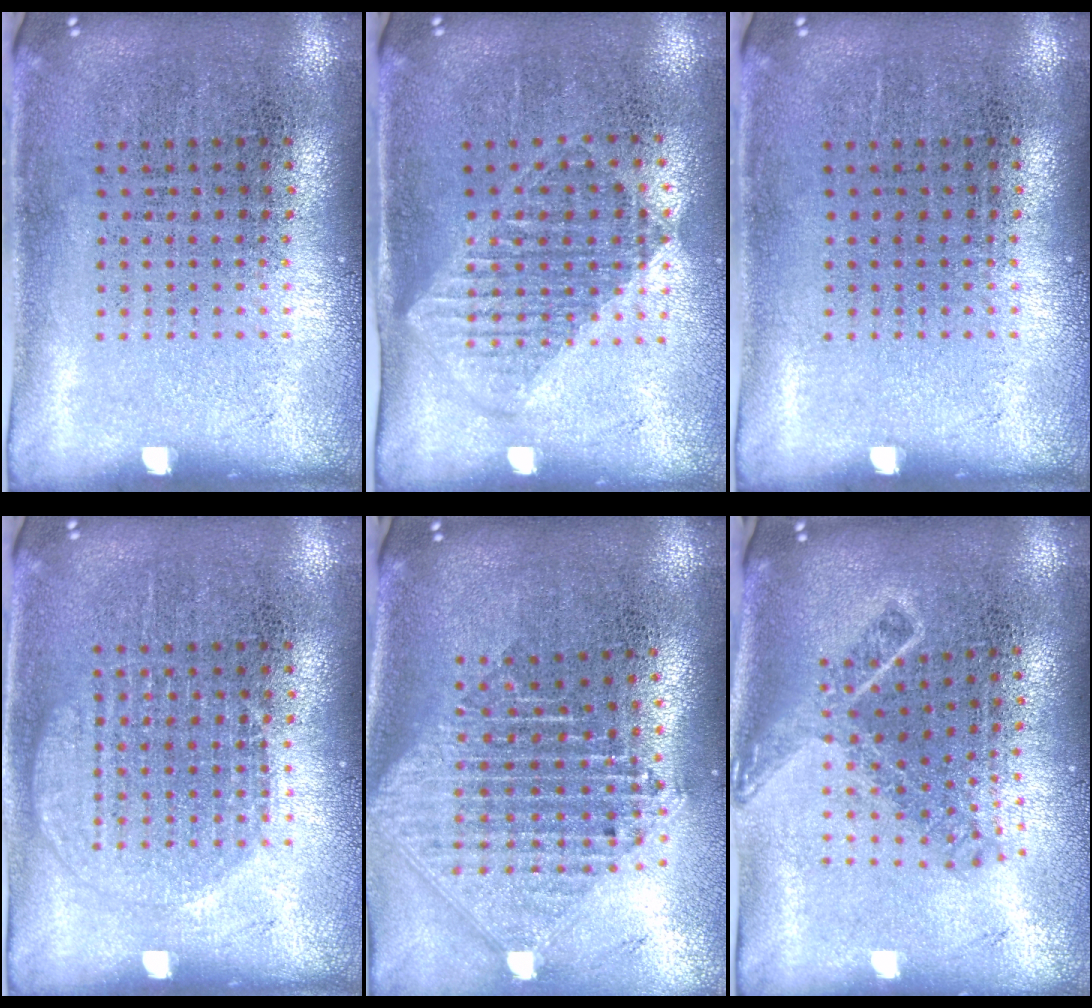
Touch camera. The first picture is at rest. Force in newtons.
{"total": 1.2, "press": 1.0, "slide": 0.5}
{"total": 0.0}
{"total": 1.9, "press": 1.8, "slide": 0.4}
{"total": 2.5, "press": 1.9, "slide": 1.5}
{"total": 1.8, "press": 1.3, "slide": 1.3}